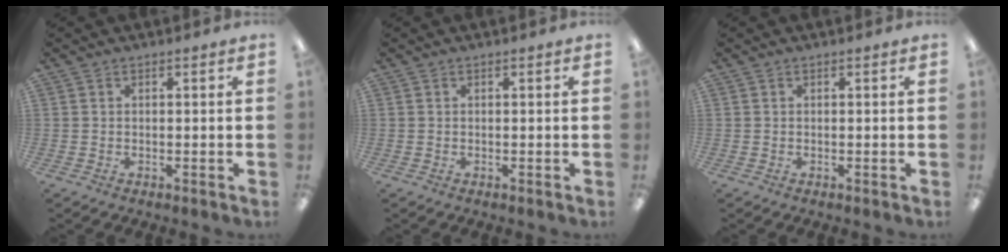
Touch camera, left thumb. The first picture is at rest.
{"total": 0.0}
{"total": 0.0}